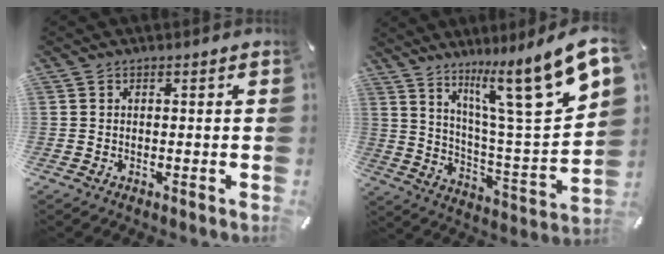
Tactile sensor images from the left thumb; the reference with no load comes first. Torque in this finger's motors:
{"motor_torque": [2.63, 2.33, 1.39, -1.38, 0.22]}